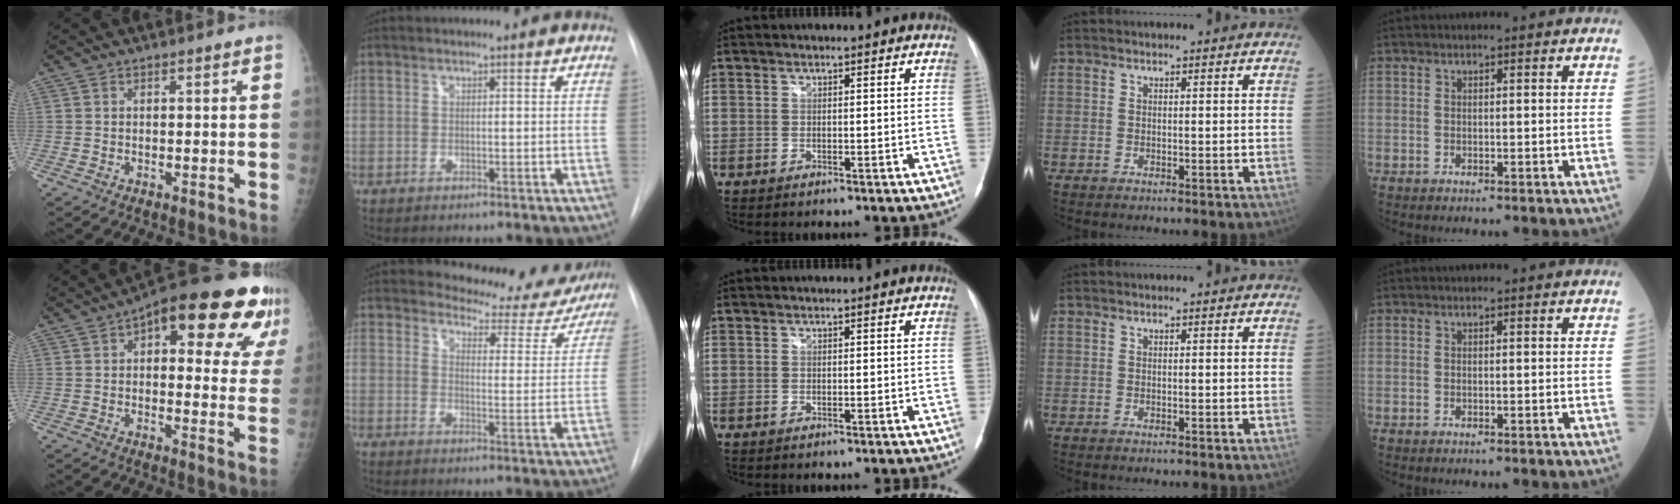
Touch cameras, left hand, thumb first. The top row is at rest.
{"thumb": {"total": 21.3, "force": [10.2, 8.7, 16.5], "torque": [-0.184, 0.005, 0.128]}, "index": {"total": 13.2, "force": [12.4, 4.1, 1.8], "torque": [0.006, -0.046, 0.127]}}